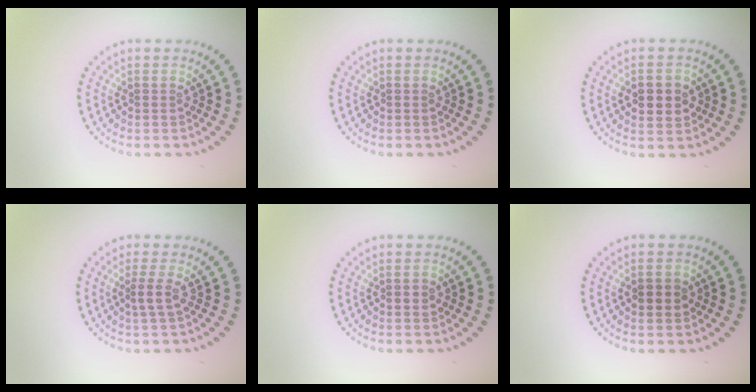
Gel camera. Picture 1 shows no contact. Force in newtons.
{"total": 0.0}
{"total": 3.1, "press": 3.1, "slide": 0.2}
{"total": 1.6, "press": 1.2, "slide": 1.1}
{"total": 1.1, "press": 1.1, "slide": 0.1}
{"total": 2.4, "press": 2.4, "slide": 0.0}